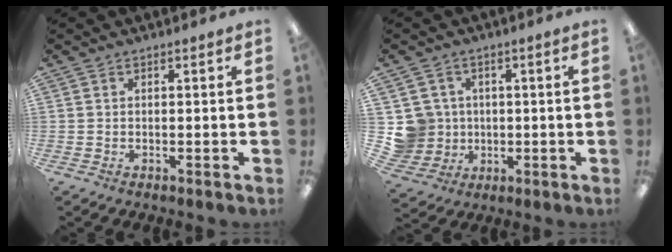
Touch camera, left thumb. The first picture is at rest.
{"total": 7.8, "force": [1.0, 7.7, 0.8], "torque": [-0.040, 0.001, 0.030]}